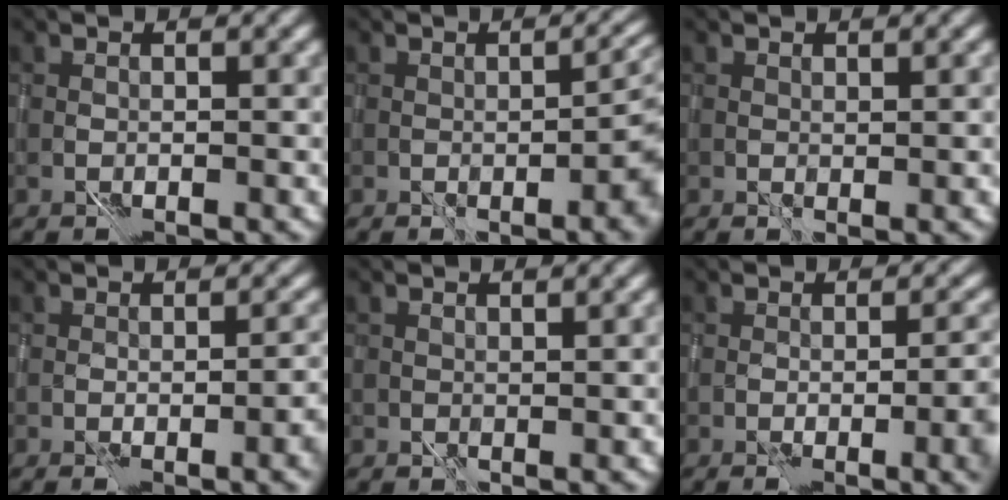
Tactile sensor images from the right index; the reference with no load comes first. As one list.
[{"total": 4.9, "force": [-0.6, 1.5, 4.6], "torque": [-0.041, 0.006, 0.003]}, {"total": 1.2, "force": [1.1, 0.0, 0.4], "torque": [-0.005, 0.003, 0.022]}, {"total": 4.7, "force": [-1.1, 1.7, 4.2], "torque": [-0.041, -0.006, -0.001]}, {"total": 1.3, "force": [1.2, -0.1, 0.5], "torque": [-0.005, 0.003, 0.022]}, {"total": 6.1, "force": [-1.2, 2.2, 5.6], "torque": [-0.059, -0.013, 0.003]}]